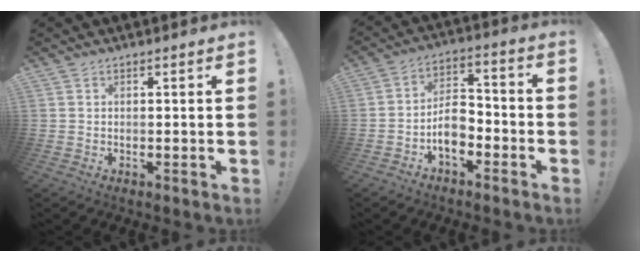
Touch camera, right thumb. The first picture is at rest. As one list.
[{"total": 9.0, "force": [-4.2, 5.7, 5.5], "torque": [-0.100, 0.025, -0.073]}]